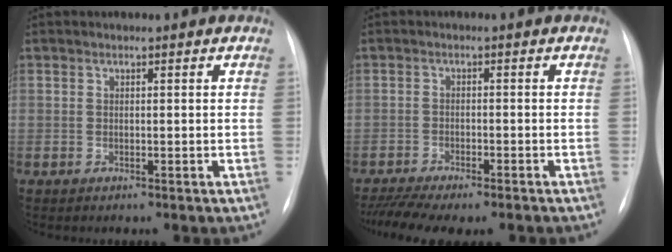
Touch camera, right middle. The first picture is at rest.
{"total": 10.3, "force": [-8.7, 1.9, 5.2], "torque": [-0.084, -0.004, -0.128]}